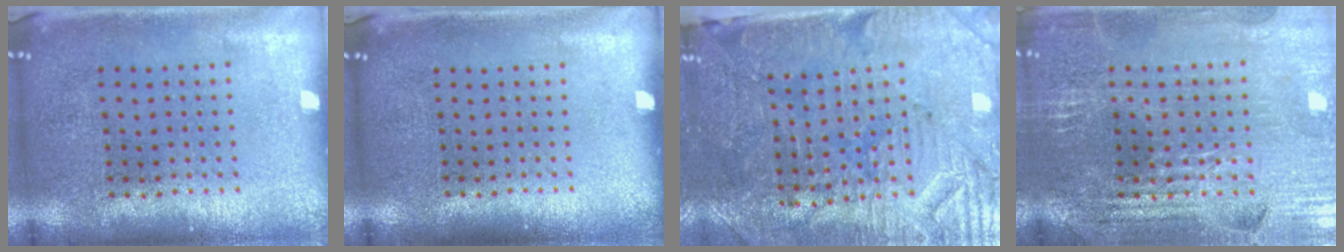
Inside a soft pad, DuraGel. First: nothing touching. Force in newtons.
{"total": 0.0}
{"total": 3.5, "press": 3.3, "slide": 1.2}
{"total": 2.9, "press": 2.9, "slide": 0.5}